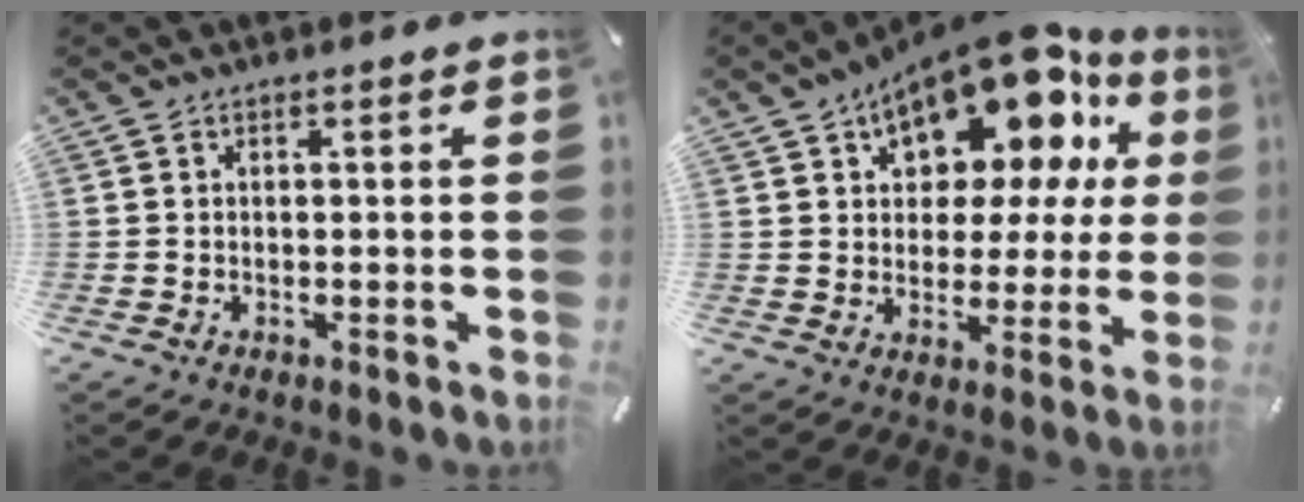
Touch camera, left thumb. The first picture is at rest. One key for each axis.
{"total": 17.1, "fx": 11.4, "fy": 8.5, "fz": 9.5, "tx": -0.149, "ty": -0.087, "tz": 0.194}